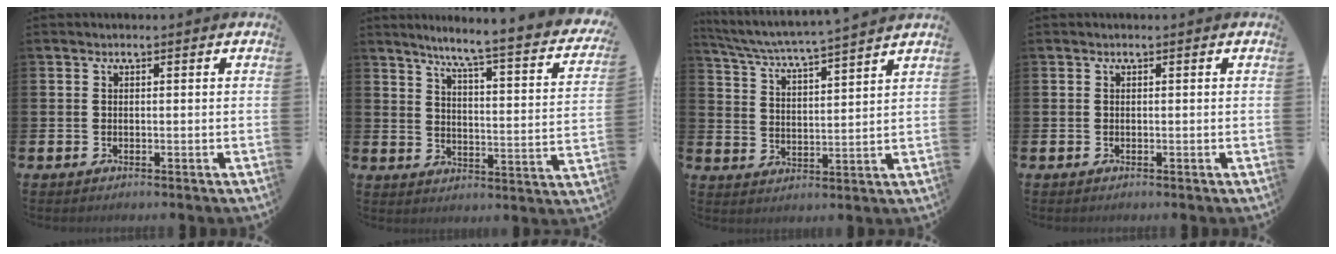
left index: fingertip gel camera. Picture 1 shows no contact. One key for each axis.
{"total": 6.3, "fx": 5.3, "fy": 0.0, "fz": 3.4, "tx": -0.073, "ty": -0.052, "tz": 0.077}
{"total": 5.2, "fx": 5.0, "fy": -0.4, "fz": 1.5, "tx": -0.051, "ty": -0.042, "tz": 0.082}
{"total": 0.0}